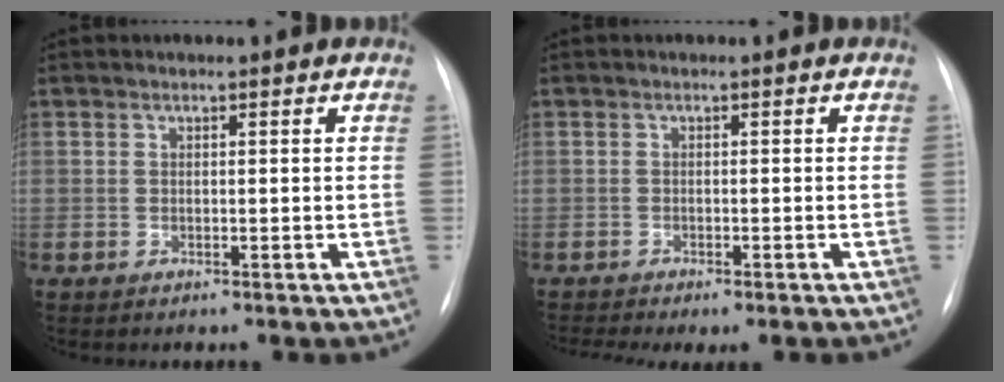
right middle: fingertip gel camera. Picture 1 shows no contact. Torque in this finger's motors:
{"motor_torque": [1.17, -0.98, 0.15, 0.05]}